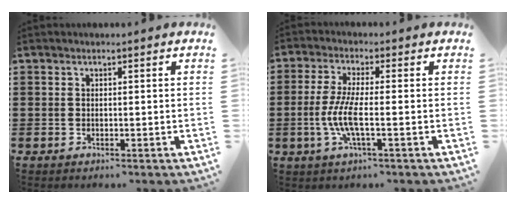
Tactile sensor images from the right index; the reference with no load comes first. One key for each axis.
{"total": 6.2, "fx": -1.5, "fy": 1.1, "fz": 5.9, "tx": -0.137, "ty": -0.012, "tz": -0.038}